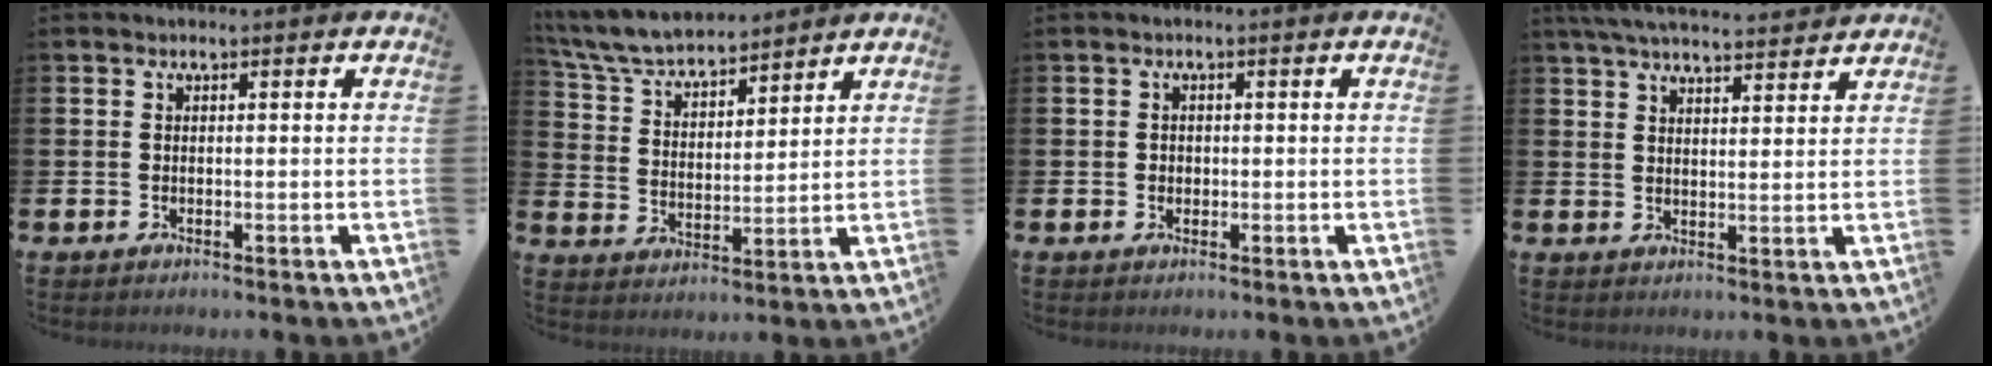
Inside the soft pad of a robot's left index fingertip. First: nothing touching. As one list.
[{"total": 6.8, "force": [6.5, 1.3, 1.6], "torque": [-0.065, -0.038, 0.115]}, {"total": 0.9, "force": [0.1, 0.8, 0.3], "torque": [0.003, 0.004, -0.002]}, {"total": 5.7, "force": [5.4, 0.6, 1.6], "torque": [-0.045, -0.023, 0.099]}]